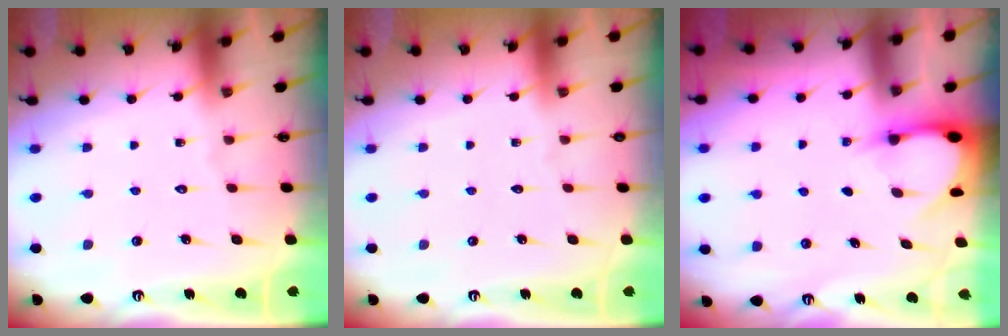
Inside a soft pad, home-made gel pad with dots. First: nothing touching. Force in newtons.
{"total": 0.0}
{"total": 3.0, "press": 3.0, "slide": 0.4}